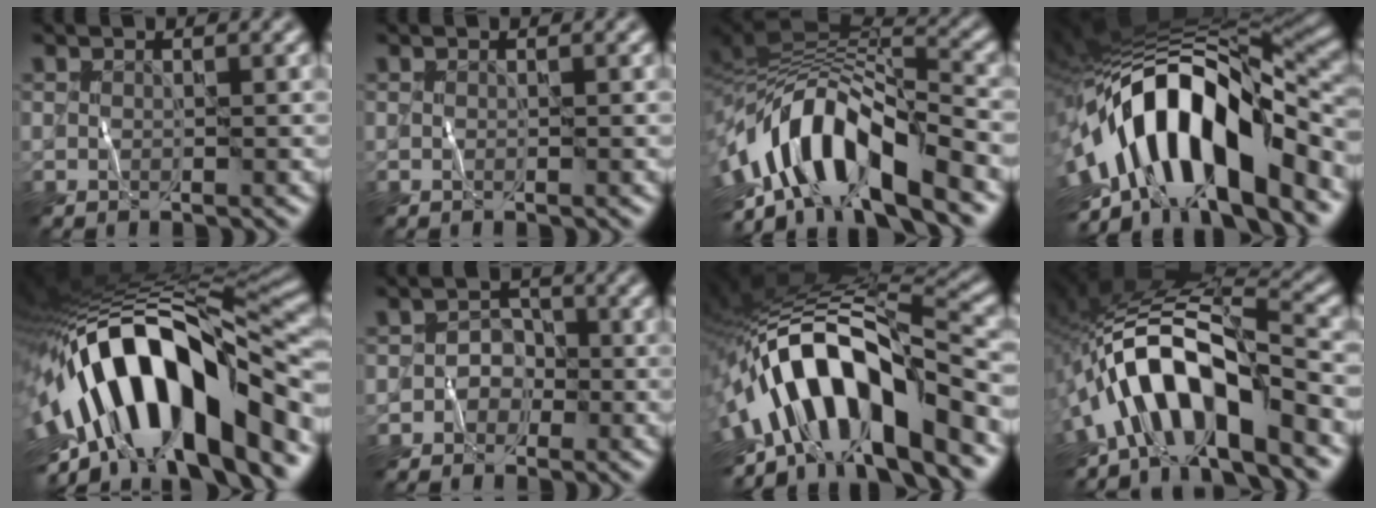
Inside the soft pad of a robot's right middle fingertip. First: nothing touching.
{"total": 0.0}
{"total": 10.9, "force": [-5.0, 4.5, 8.6], "torque": [-0.135, 0.013, -0.098]}
{"total": 15.0, "force": [-4.1, 6.3, 13.0], "torque": [-0.195, 0.023, -0.079]}
{"total": 16.9, "force": [-3.1, 7.1, 15.0], "torque": [-0.236, 0.037, -0.064]}
{"total": 1.8, "force": [-0.8, 1.6, 0.2], "torque": [0.027, 0.013, -0.025]}
{"total": 13.2, "force": [-4.5, 4.9, 11.3], "torque": [-0.172, 0.024, -0.082]}
{"total": 10.0, "force": [-5.0, 3.3, 8.0], "torque": [-0.125, 0.017, -0.099]}